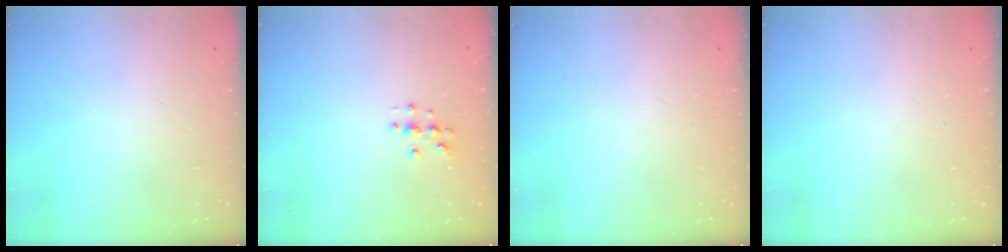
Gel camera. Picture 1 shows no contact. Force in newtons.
{"total": 2.9, "press": 2.9, "slide": 0.3}
{"total": 0.0}
{"total": 0.0}